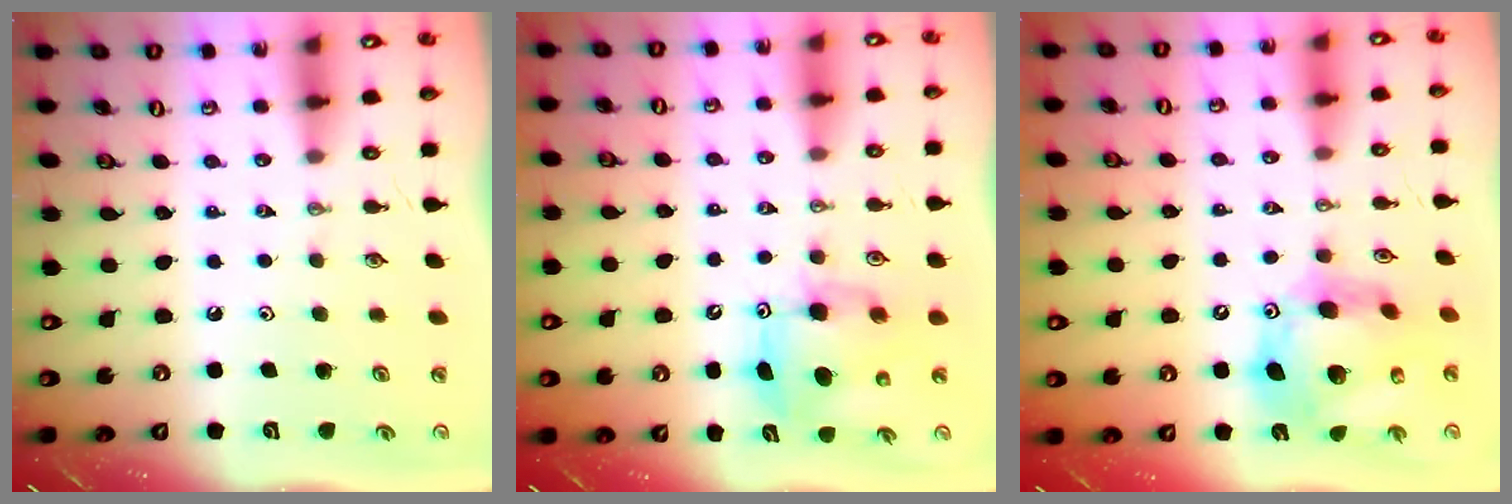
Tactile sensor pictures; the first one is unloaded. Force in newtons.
{"total": 8.0, "press": 8.0, "slide": 0.8}
{"total": 17.9, "press": 17.8, "slide": 1.8}